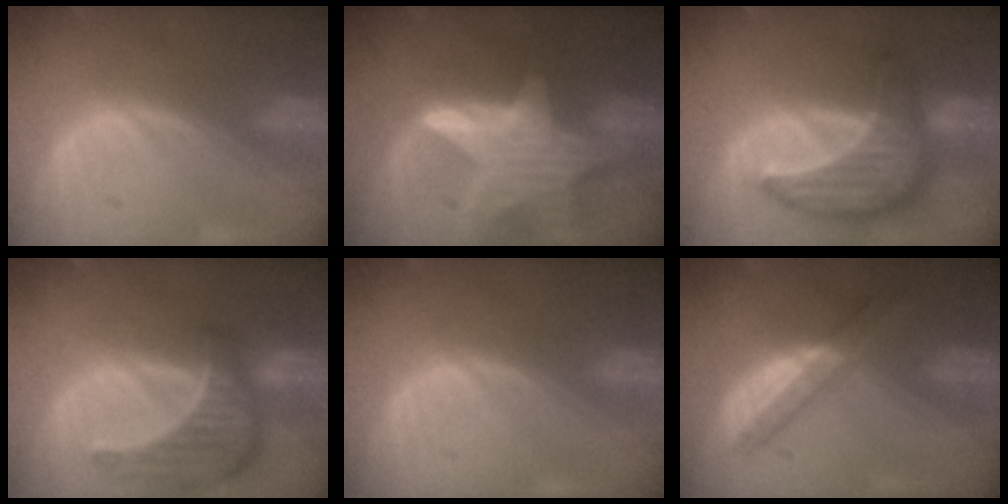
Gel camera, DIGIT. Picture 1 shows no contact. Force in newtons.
{"total": 9.5, "press": 9.5, "slide": 0.6}
{"total": 9.8, "press": 9.8, "slide": 0.8}
{"total": 8.4, "press": 7.8, "slide": 3.0}
{"total": 0.0}
{"total": 5.8, "press": 5.2, "slide": 2.6}